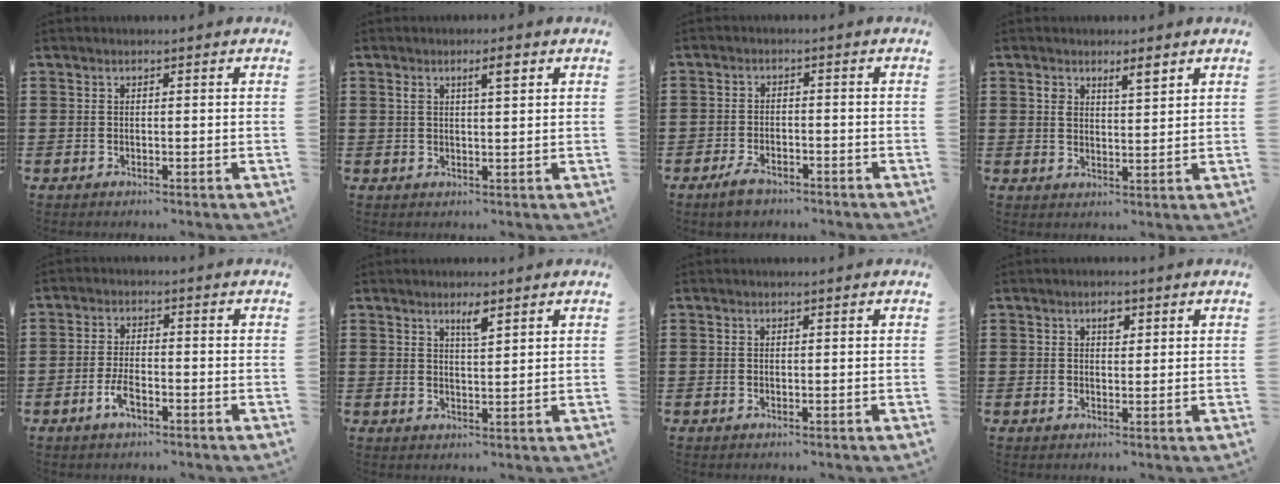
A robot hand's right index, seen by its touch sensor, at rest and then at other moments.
{"total": 3.2, "force": [1.6, 0.7, 2.8], "torque": [-0.042, -0.002, 0.021]}
{"total": 2.9, "force": [-2.4, 1.3, 1.0], "torque": [-0.019, 0.008, -0.046]}
{"total": 3.2, "force": [2.3, 1.0, 2.1], "torque": [-0.029, -0.003, 0.037]}
{"total": 3.5, "force": [-1.8, 1.4, 2.6], "torque": [-0.059, -0.001, -0.035]}
{"total": 2.9, "force": [1.9, 0.5, 2.1], "torque": [-0.037, -0.001, 0.030]}
{"total": 0.0}
{"total": 2.1, "force": [1.0, 1.2, 1.5], "torque": [-0.023, 0.003, 0.015]}